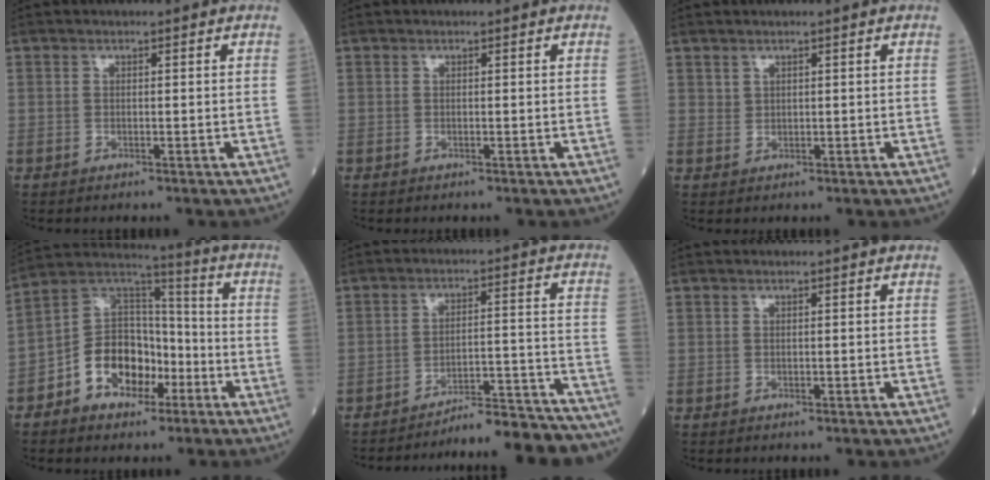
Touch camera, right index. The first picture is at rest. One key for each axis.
{"total": 0.0}
{"total": 0.8, "fx": 0.7, "fy": 0.5, "fz": 0.1, "tx": 0.008, "ty": -0.002, "tz": 0.012}
{"total": 12.0, "fx": -4.9, "fy": 8.3, "fz": 7.2, "tx": -0.147, "ty": 0.040, "tz": -0.084}
{"total": 16.2, "fx": -15.8, "fy": 0.4, "fz": 3.3, "tx": -0.018, "ty": 0.026, "tz": -0.209}
{"total": 0.0}